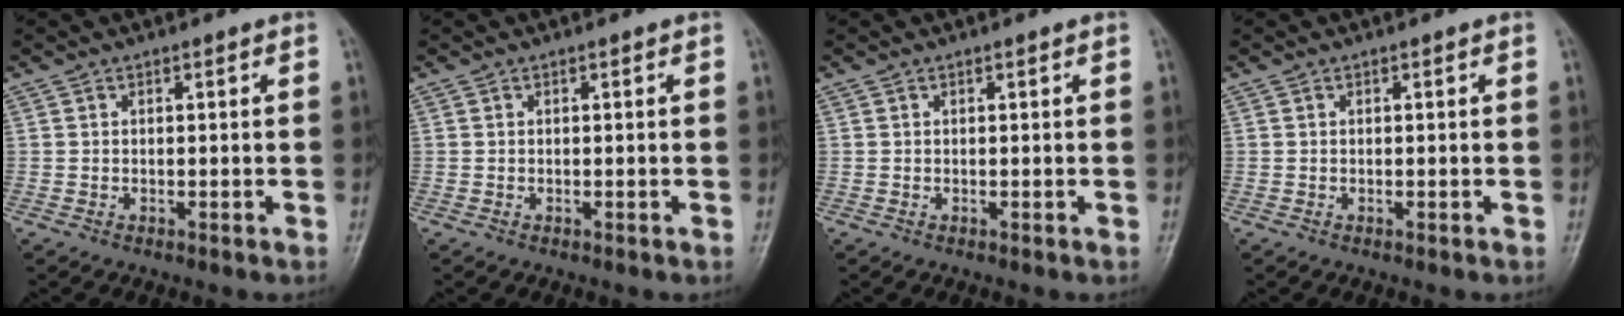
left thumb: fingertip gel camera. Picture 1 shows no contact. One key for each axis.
{"total": 0.0}
{"total": 0.0}
{"total": 0.0}